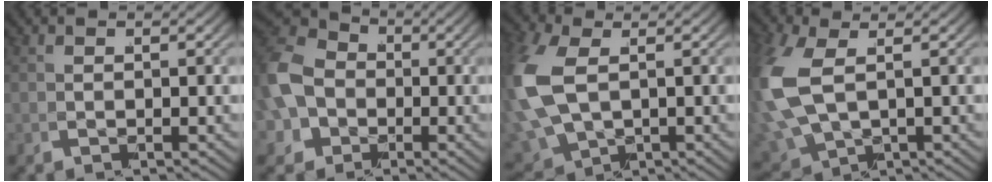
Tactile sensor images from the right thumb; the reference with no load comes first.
{"total": 10.9, "force": [0.4, 9.4, 5.6], "torque": [-0.136, -0.016, 0.005]}
{"total": 8.5, "force": [0.3, 6.2, 5.8], "torque": [-0.178, -0.052, 0.045]}
{"total": 7.7, "force": [0.5, 5.3, 5.5], "torque": [-0.176, -0.045, 0.049]}